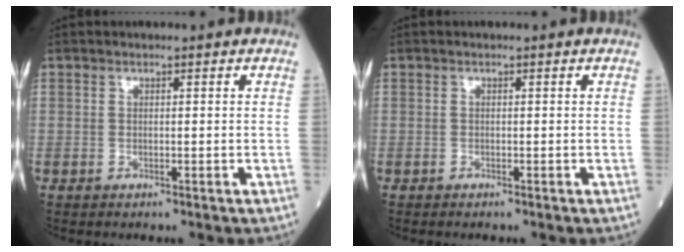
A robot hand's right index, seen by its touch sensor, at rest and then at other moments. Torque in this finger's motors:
{"motor_torque": [-0.16, -0.20, 0.06, 0.02]}